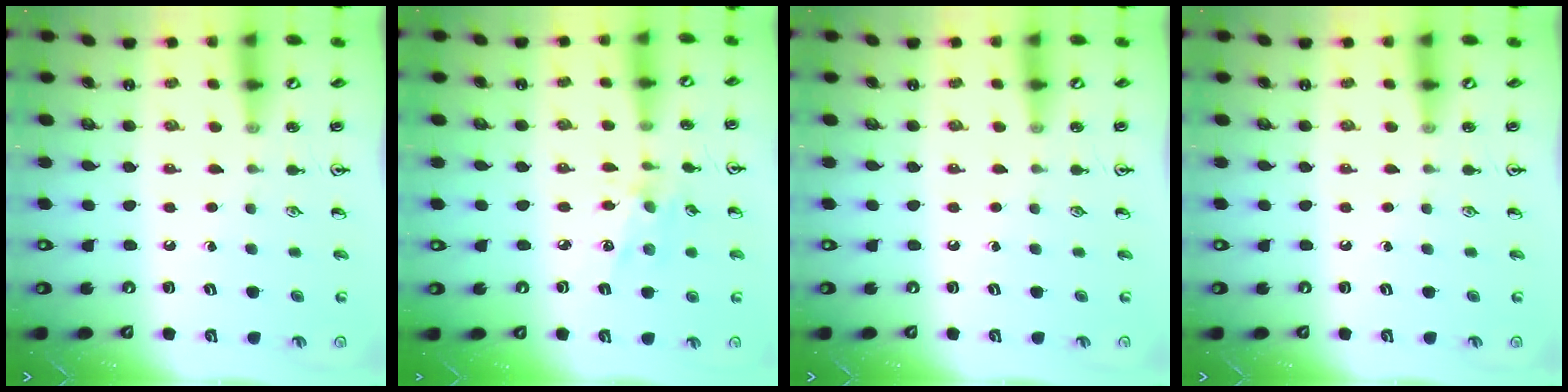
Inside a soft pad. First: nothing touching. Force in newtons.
{"total": 6.3, "press": 6.1, "slide": 1.6}
{"total": 0.0}
{"total": 0.0}